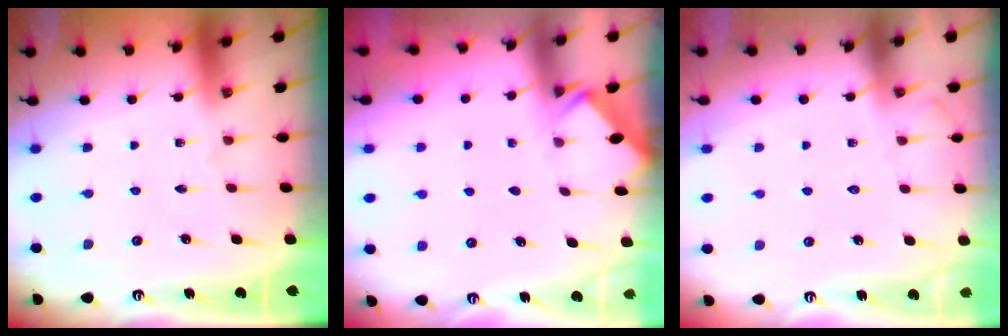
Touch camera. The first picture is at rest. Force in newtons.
{"total": 2.5, "press": 2.4, "slide": 0.4}
{"total": 3.9, "press": 3.8, "slide": 0.5}